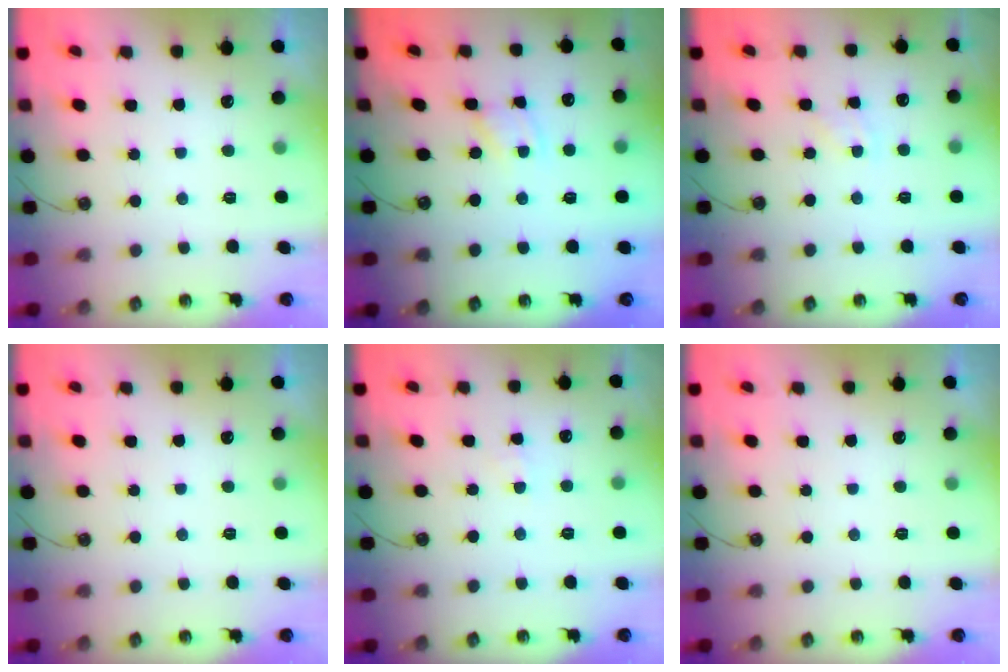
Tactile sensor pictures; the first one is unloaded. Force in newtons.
{"total": 1.2, "press": 1.2, "slide": 0.2}
{"total": 2.3, "press": 2.2, "slide": 0.4}
{"total": 0.0}
{"total": 3.0, "press": 2.9, "slide": 0.5}
{"total": 0.0}